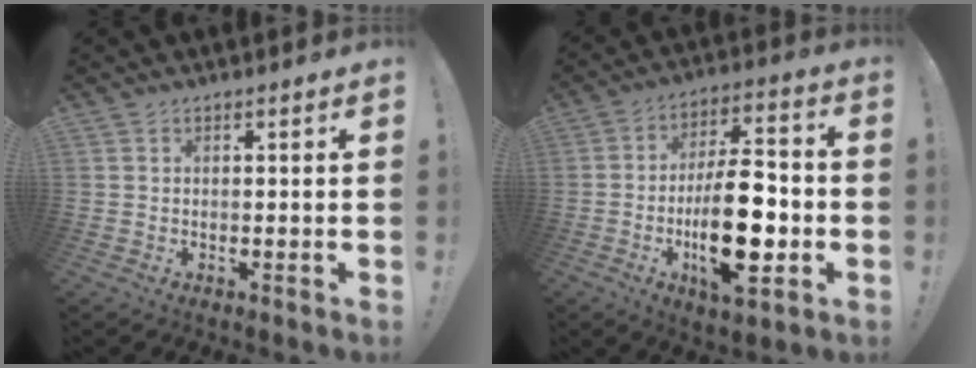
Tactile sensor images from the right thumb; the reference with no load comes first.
{"total": 19.1, "force": [-3.9, 8.1, 16.8], "torque": [-0.284, 0.009, -0.062]}